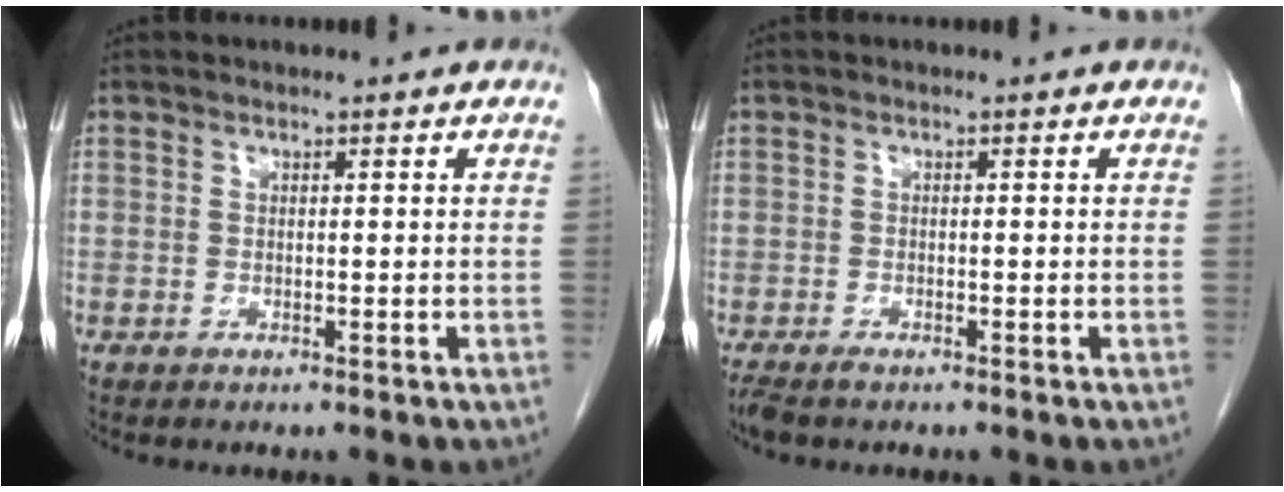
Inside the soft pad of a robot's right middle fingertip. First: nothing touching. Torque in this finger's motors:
{"motor_torque": [-0.02, 0.14, -0.03, 0.00]}